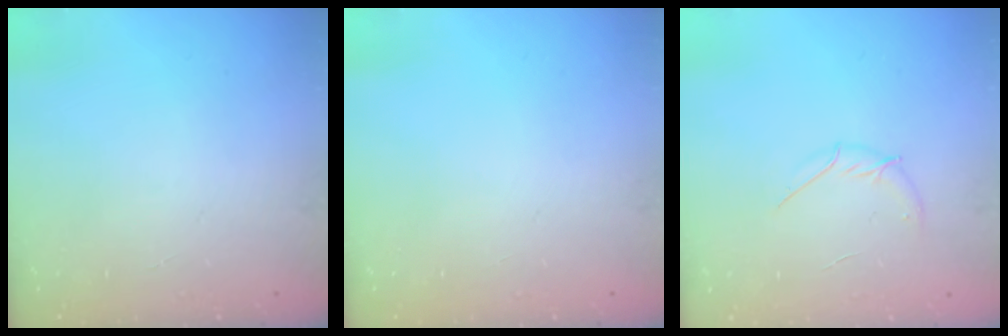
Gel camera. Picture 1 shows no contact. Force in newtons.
{"total": 0.0}
{"total": 6.6, "press": 6.3, "slide": 2.0}